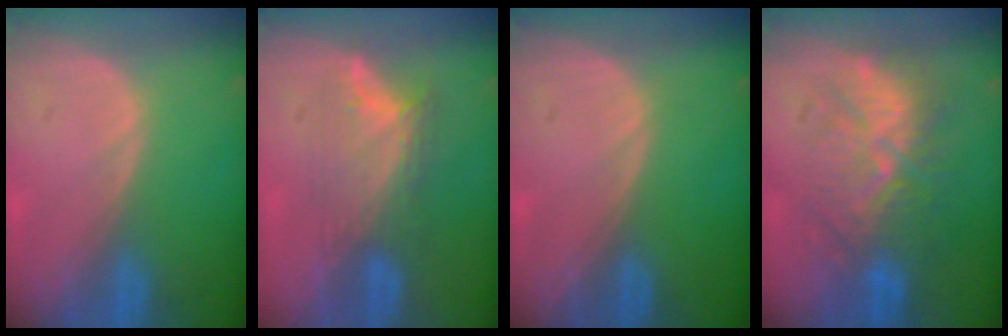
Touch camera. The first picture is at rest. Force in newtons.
{"total": 7.4, "press": 6.6, "slide": 3.4}
{"total": 0.0}
{"total": 9.6, "press": 9.5, "slide": 1.5}